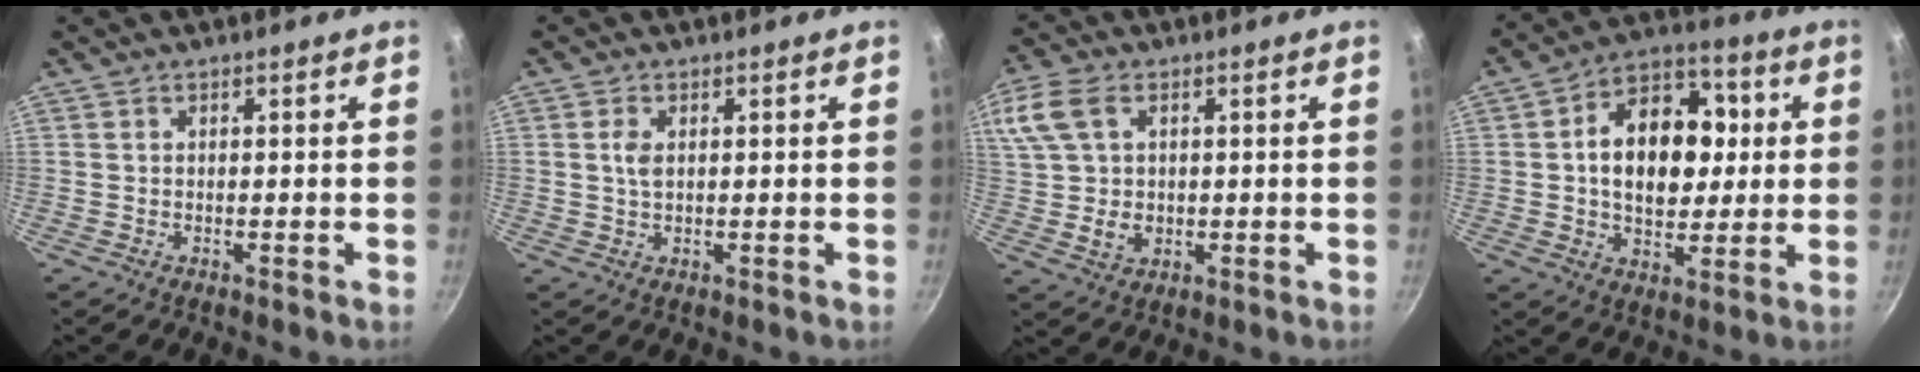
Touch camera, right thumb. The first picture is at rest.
{"total": 2.8, "force": [0.5, 1.7, 2.2], "torque": [-0.044, 0.002, 0.008]}
{"total": 14.1, "force": [3.9, 10.2, 8.9], "torque": [-0.198, 0.015, 0.075]}
{"total": 17.2, "force": [1.9, 11.9, 12.3], "torque": [-0.145, 0.021, 0.021]}